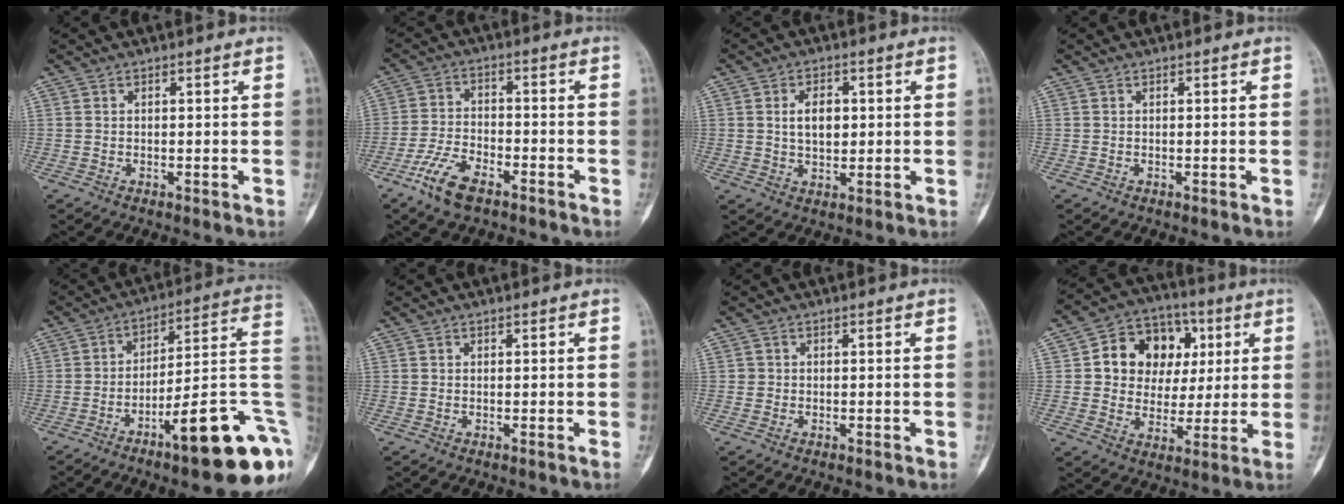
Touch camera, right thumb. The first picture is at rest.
{"total": 8.6, "force": [-5.5, 3.5, 5.5], "torque": [-0.120, 0.022, -0.106]}
{"total": 5.8, "force": [1.0, 3.7, 4.3], "torque": [-0.052, -0.001, 0.018]}
{"total": 0.0}
{"total": 21.2, "force": [-7.9, 4.8, 19.1], "torque": [-0.198, 0.059, -0.104]}
{"total": 0.0}
{"total": 0.8, "force": [-0.1, 0.8, 0.0], "torque": [0.008, 0.007, -0.004]}
{"total": 15.0, "force": [3.5, 12.1, 8.2], "torque": [-0.081, 0.012, 0.058]}